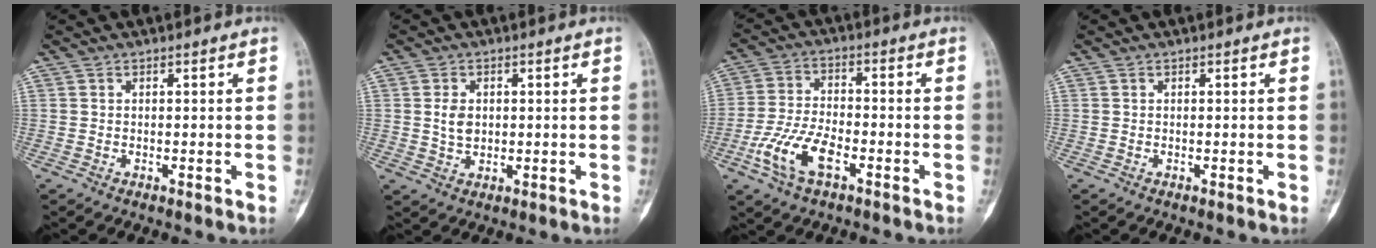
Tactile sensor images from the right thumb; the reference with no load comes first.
{"total": 3.8, "force": [0.5, 2.8, 2.5], "torque": [-0.037, -0.002, 0.013]}
{"total": 10.2, "force": [-4.4, 4.8, 7.8], "torque": [-0.169, 0.017, -0.086]}
{"total": 0.0}